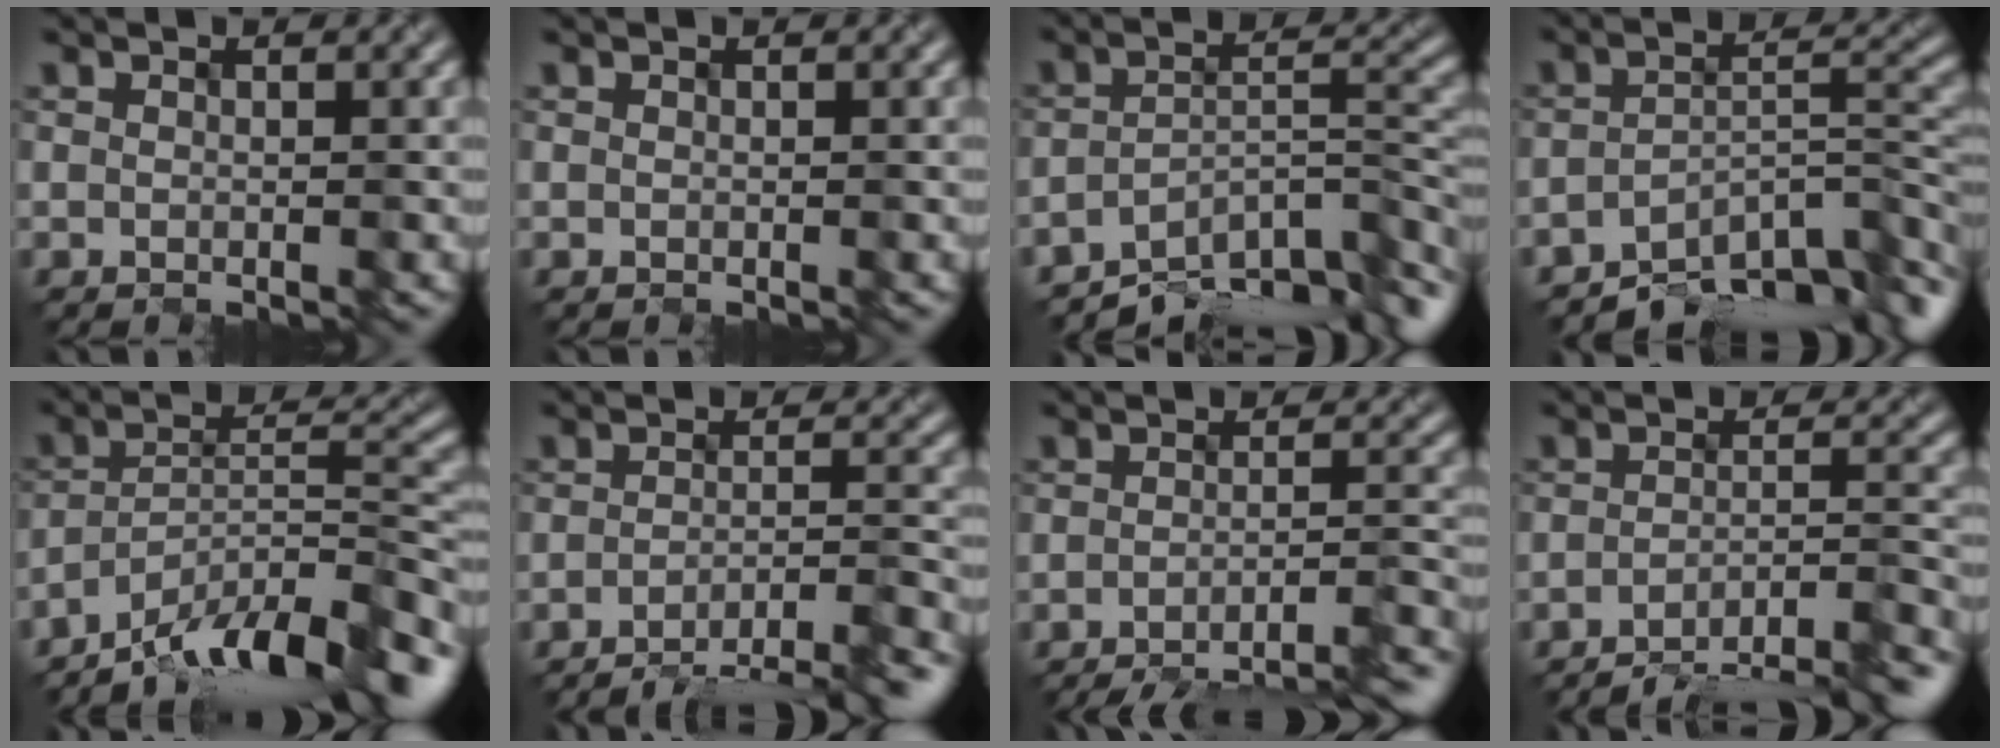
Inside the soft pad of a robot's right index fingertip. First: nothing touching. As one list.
[{"total": 0.0}, {"total": 9.6, "force": [-7.5, 3.1, 5.2], "torque": [-0.068, -0.005, -0.120]}, {"total": 9.2, "force": [-7.0, 3.1, 5.1], "torque": [-0.061, -0.004, -0.110]}, {"total": 11.9, "force": [-9.4, 2.4, 6.9], "torque": [-0.107, 0.015, -0.161]}, {"total": 7.2, "force": [-5.7, 1.1, 4.4], "torque": [-0.054, 0.007, -0.077]}, {"total": 9.4, "force": [-7.7, 1.5, 5.2], "torque": [-0.064, 0.006, -0.089]}, {"total": 8.0, "force": [-6.6, 1.4, 4.3], "torque": [-0.050, 0.007, -0.091]}]